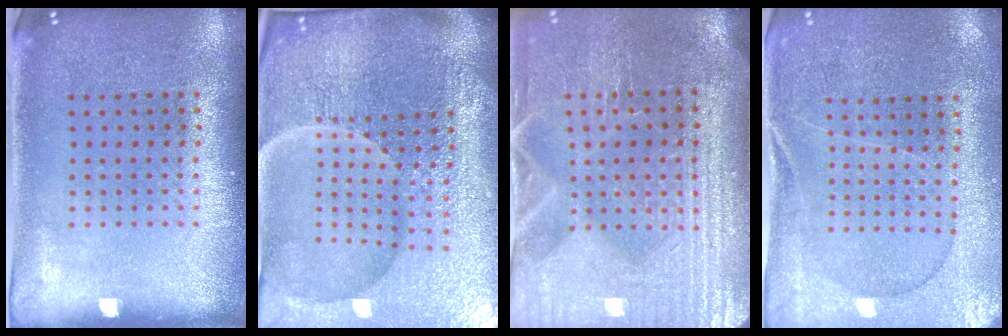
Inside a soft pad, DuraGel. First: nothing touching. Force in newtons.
{"total": 6.6, "press": 5.9, "slide": 2.9}
{"total": 4.2, "press": 3.8, "slide": 1.7}
{"total": 0.6, "press": 0.5, "slide": 0.3}